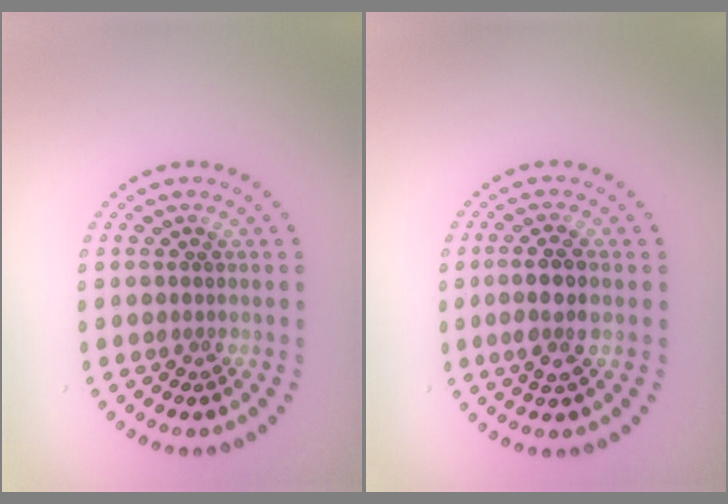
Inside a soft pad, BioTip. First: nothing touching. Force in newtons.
{"total": 2.8, "press": 2.6, "slide": 1.1}